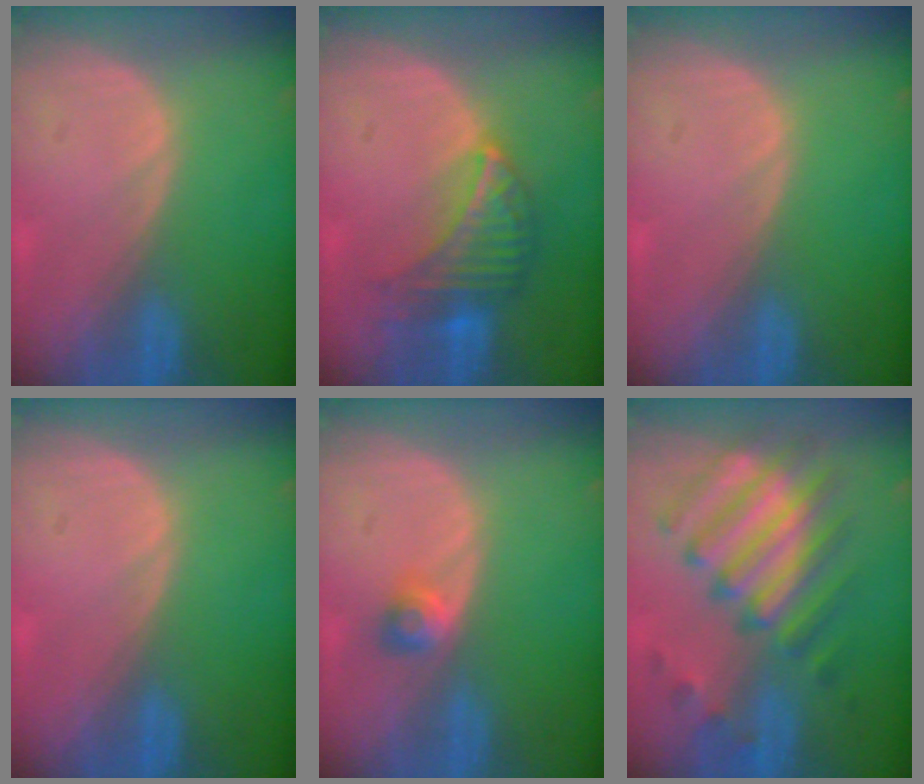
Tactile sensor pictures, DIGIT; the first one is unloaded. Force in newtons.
{"total": 6.8, "press": 6.7, "slide": 1.5}
{"total": 0.0}
{"total": 0.0}
{"total": 2.6, "press": 2.3, "slide": 1.2}
{"total": 9.9, "press": 9.7, "slide": 2.2}